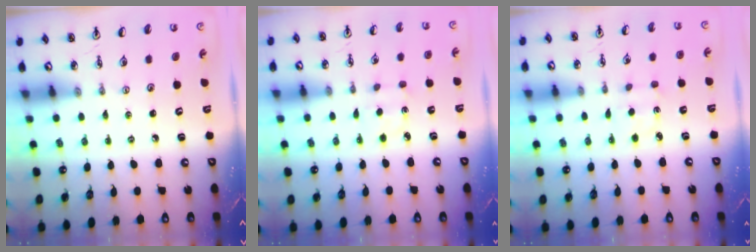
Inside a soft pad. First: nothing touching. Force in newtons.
{"total": 2.3, "press": 2.3, "slide": 0.3}
{"total": 2.3, "press": 2.3, "slide": 0.3}